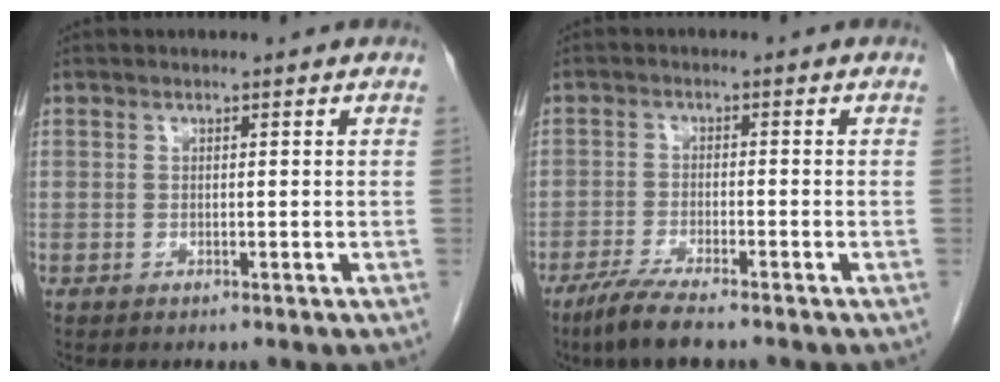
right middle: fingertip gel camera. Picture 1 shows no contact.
{"total": 6.0, "force": [-4.5, 0.3, 3.9], "torque": [-0.076, -0.017, -0.079]}